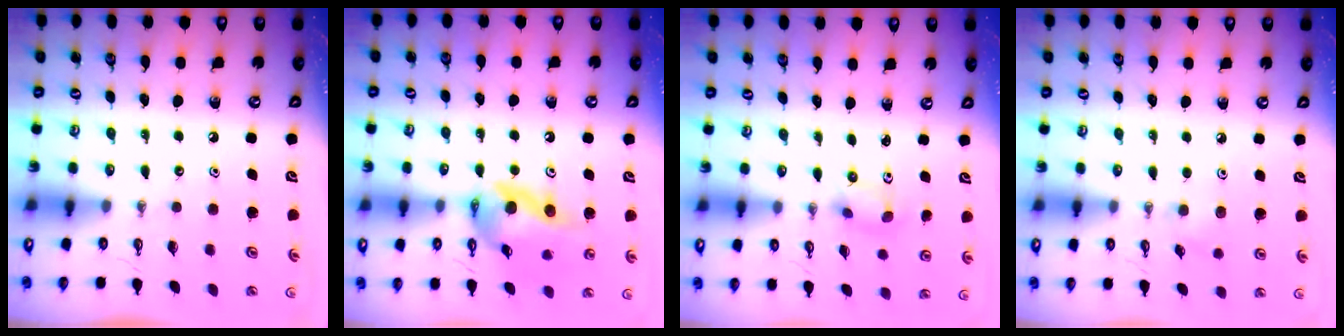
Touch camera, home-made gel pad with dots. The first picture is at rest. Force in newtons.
{"total": 13.3, "press": 13.2, "slide": 1.7}
{"total": 1.9, "press": 1.7, "slide": 0.7}
{"total": 4.7, "press": 4.6, "slide": 0.9}